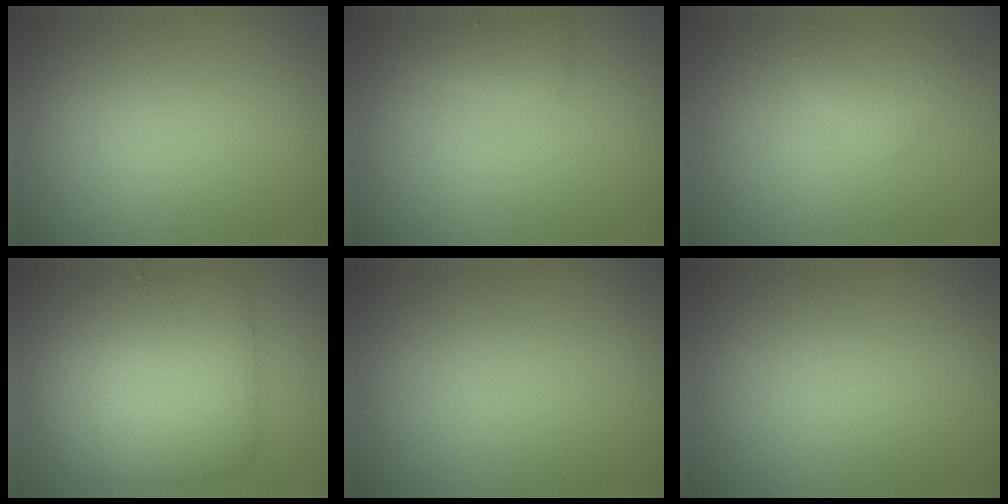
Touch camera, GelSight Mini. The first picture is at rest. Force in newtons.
{"total": 1.4, "press": 1.4, "slide": 0.1}
{"total": 1.6, "press": 1.6, "slide": 0.1}
{"total": 7.0, "press": 7.0, "slide": 0.1}
{"total": 0.0}
{"total": 0.0}